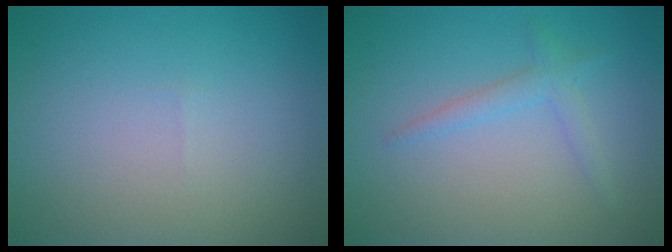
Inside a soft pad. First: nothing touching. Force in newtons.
{"total": 1.7, "press": 1.7, "slide": 0.1}